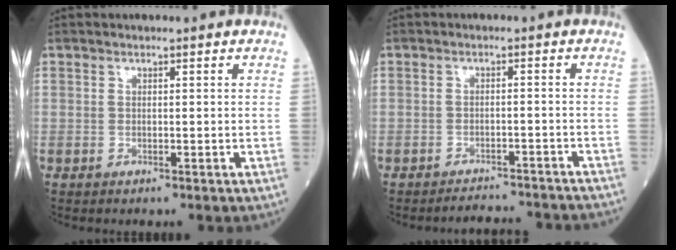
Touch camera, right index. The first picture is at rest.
{"total": 7.7, "force": [-7.6, 0.5, 1.3], "torque": [-0.001, 0.003, -0.090]}